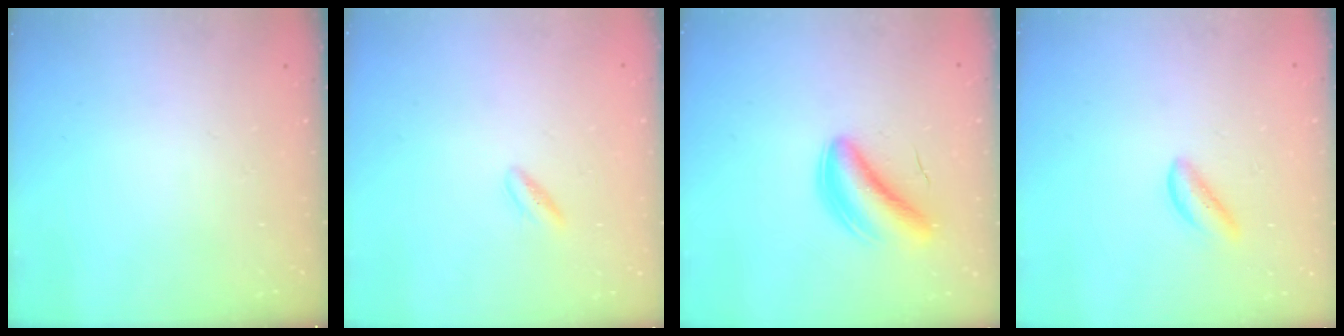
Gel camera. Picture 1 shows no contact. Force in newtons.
{"total": 1.8, "press": 1.5, "slide": 1.0}
{"total": 5.9, "press": 5.7, "slide": 1.7}
{"total": 1.4, "press": 1.4, "slide": 0.4}